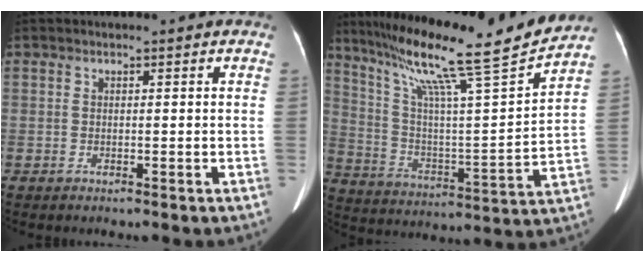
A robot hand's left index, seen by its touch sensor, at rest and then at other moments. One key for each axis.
{"total": 22.3, "fx": 18.0, "fy": -0.7, "fz": 13.2, "tx": -0.223, "ty": -0.002, "tz": 0.288}